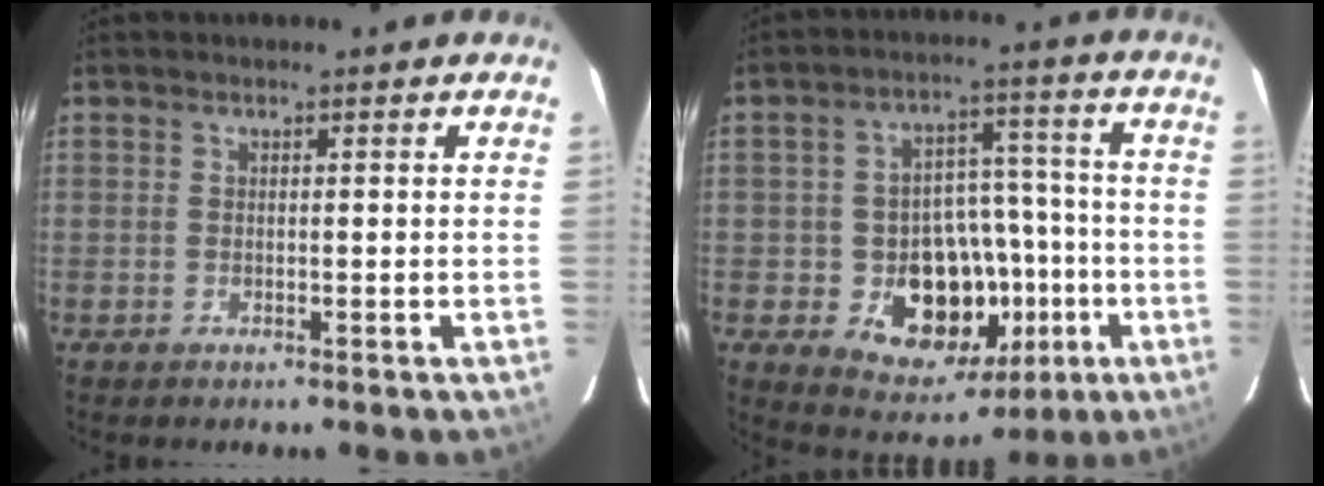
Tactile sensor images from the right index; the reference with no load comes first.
{"total": 17.1, "force": [-5.2, 12.9, 10.0], "torque": [-0.183, 0.024, -0.052]}